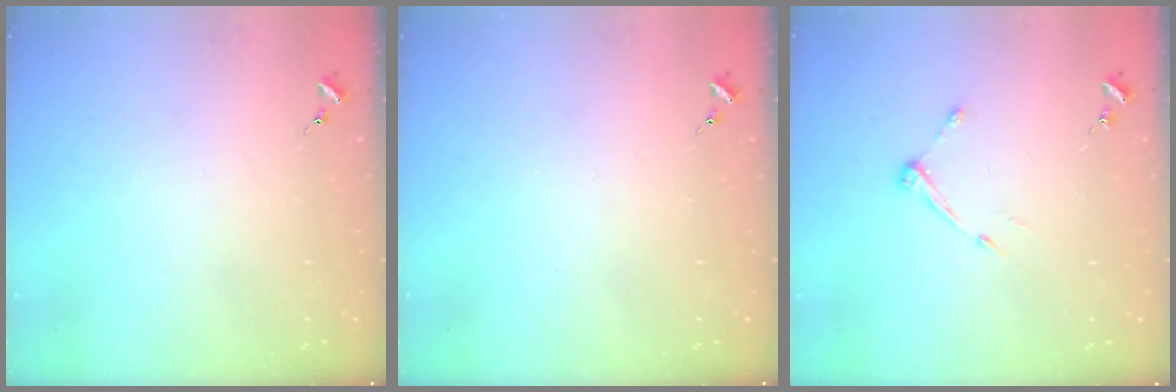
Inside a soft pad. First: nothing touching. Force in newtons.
{"total": 0.0}
{"total": 5.1, "press": 5.1, "slide": 0.6}